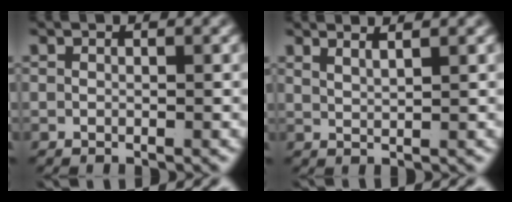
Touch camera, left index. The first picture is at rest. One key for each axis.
{"total": 2.3, "fx": 2.0, "fy": -0.4, "fz": 1.0, "tx": -0.017, "ty": -0.004, "tz": 0.041}